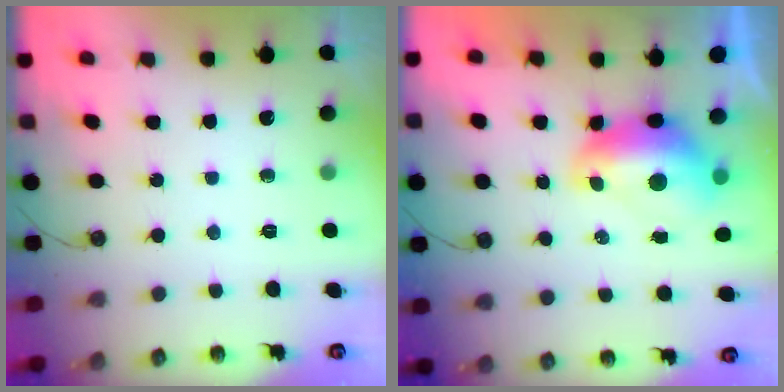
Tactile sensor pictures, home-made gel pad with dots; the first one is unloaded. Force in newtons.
{"total": 2.8, "press": 2.7, "slide": 0.7}